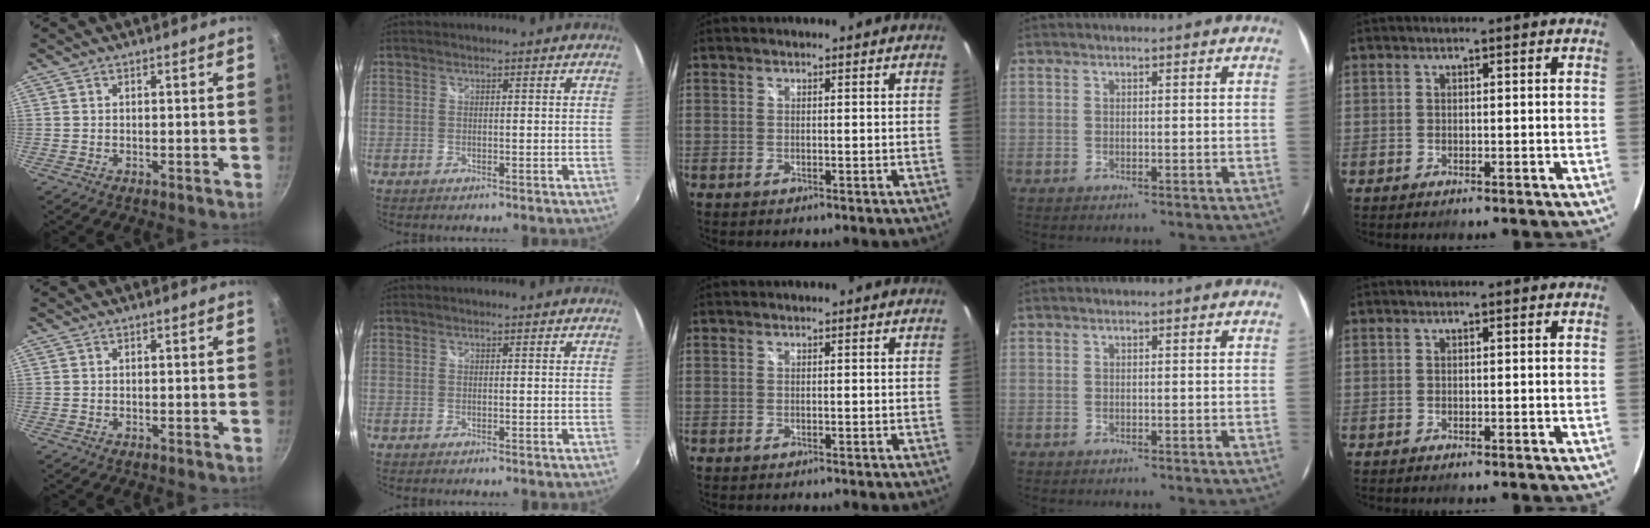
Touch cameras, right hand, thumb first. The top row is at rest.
{}